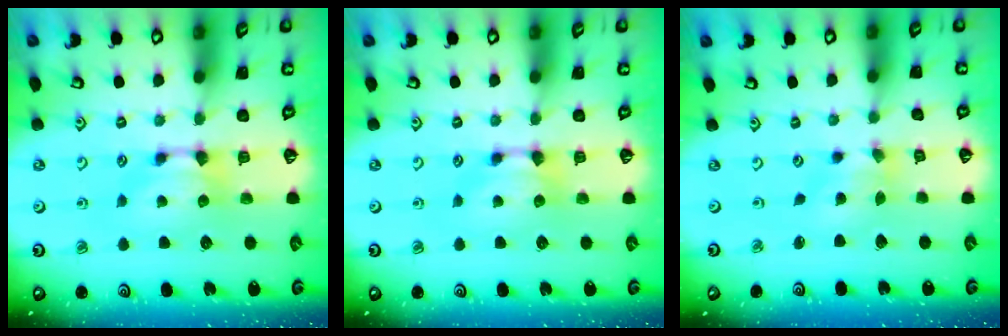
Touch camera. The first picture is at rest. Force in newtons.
{"total": 0.0}
{"total": 1.5, "press": 0.7, "slide": 1.3}